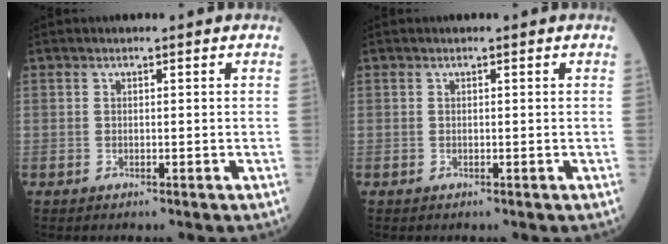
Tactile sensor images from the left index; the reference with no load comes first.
{"total": 0.0}